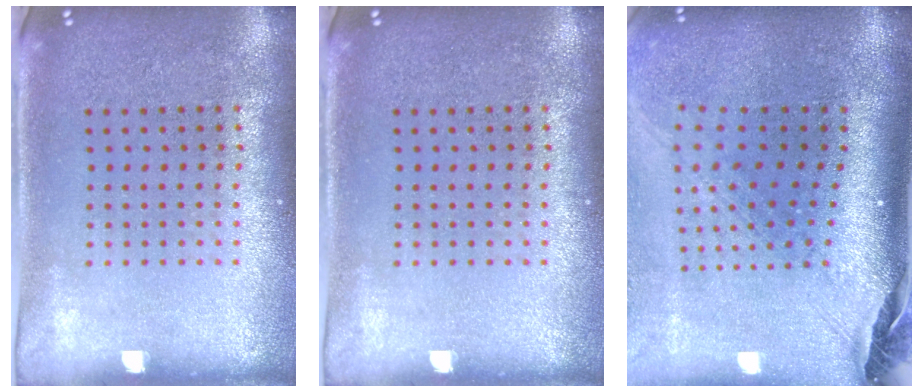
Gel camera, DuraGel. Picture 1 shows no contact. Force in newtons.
{"total": 0.0}
{"total": 2.8, "press": 2.0, "slide": 1.9}